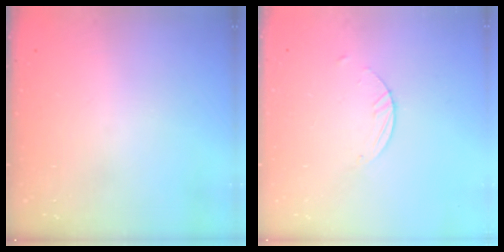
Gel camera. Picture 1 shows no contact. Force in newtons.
{"total": 1.8, "press": 1.8, "slide": 0.1}